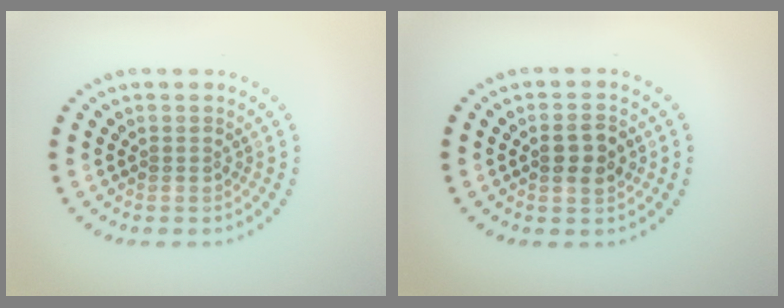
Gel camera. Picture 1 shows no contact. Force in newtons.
{"total": 2.6, "press": 2.6, "slide": 0.3}